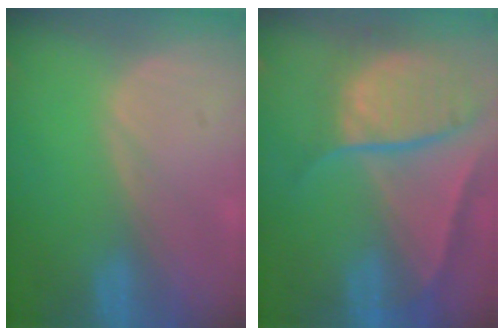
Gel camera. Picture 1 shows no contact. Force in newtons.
{"total": 10.4, "press": 8.8, "slide": 5.5}